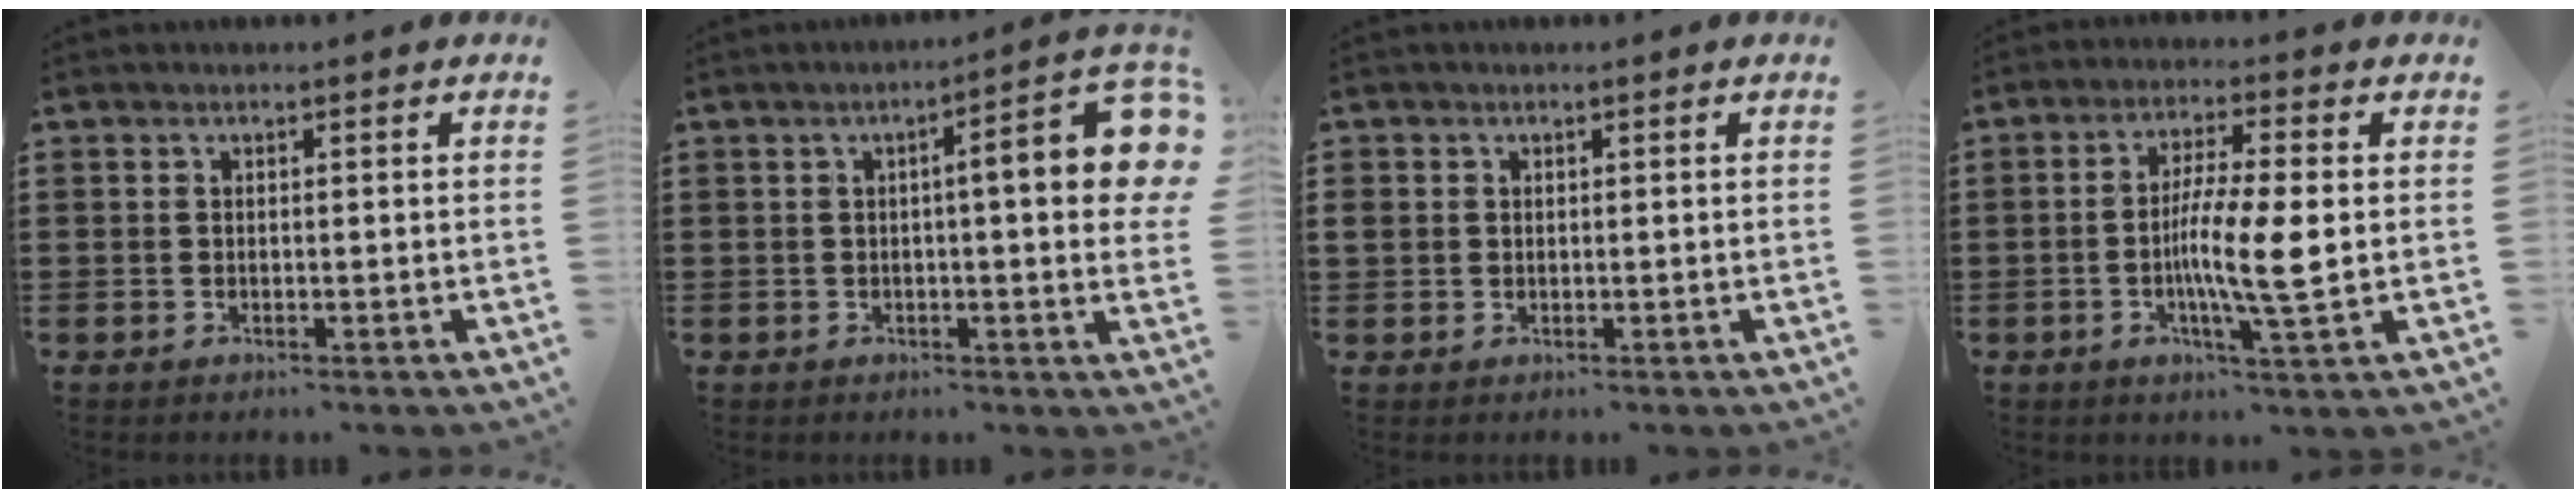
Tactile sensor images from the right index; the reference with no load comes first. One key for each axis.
{"total": 9.0, "fx": 1.7, "fy": 1.5, "fz": 8.8, "tx": -0.126, "ty": -0.006, "tz": 0.022}
{"total": 1.2, "fx": 0.2, "fy": 1.1, "fz": 0.3, "tx": -0.008, "ty": 0.006, "tz": 0.003}
{"total": 8.7, "fx": -0.8, "fy": 0.7, "fz": 8.7, "tx": -0.149, "ty": -0.004, "tz": -0.015}